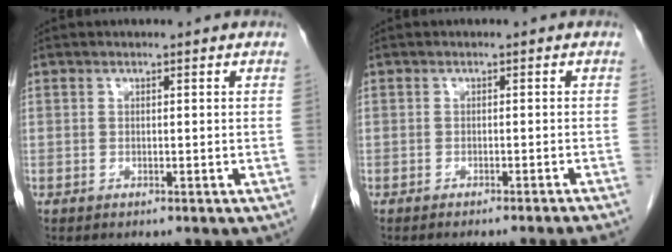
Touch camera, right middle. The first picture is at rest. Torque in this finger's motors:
{"motor_torque": [0.10, -0.02, 0.02, 0.01]}